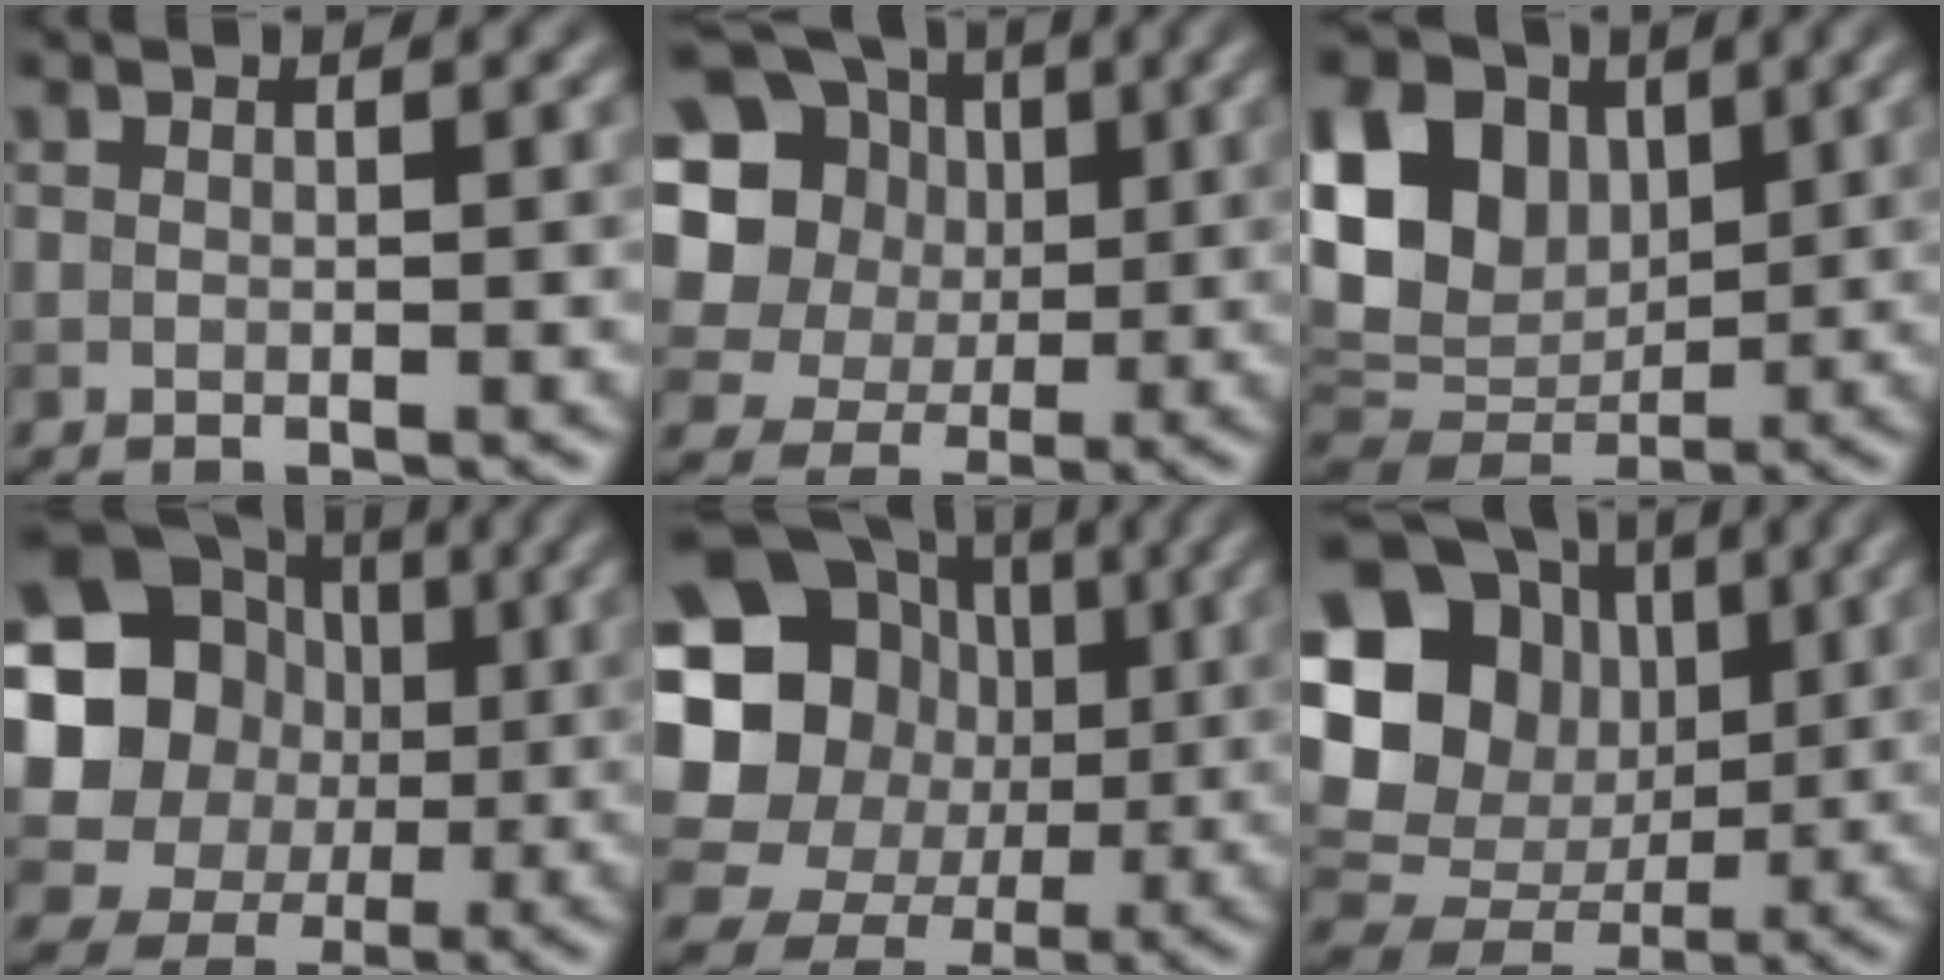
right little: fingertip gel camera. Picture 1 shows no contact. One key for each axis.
{"total": 16.4, "fx": 4.5, "fy": 14.6, "fz": 6.2, "tx": -0.172, "ty": 0.033, "tz": 0.070}
{"total": 12.6, "fx": 3.5, "fy": 9.3, "fz": 7.7, "tx": -0.169, "ty": 0.022, "tz": 0.062}
{"total": 14.3, "fx": 1.9, "fy": 13.0, "fz": 5.7, "tx": -0.148, "ty": 0.025, "tz": 0.015}
{"total": 16.3, "fx": 1.4, "fy": 14.5, "fz": 7.3, "tx": -0.162, "ty": 0.025, "tz": 0.001}
{"total": 18.4, "fx": 3.8, "fy": 16.2, "fz": 8.0, "tx": -0.202, "ty": 0.036, "tz": 0.049}